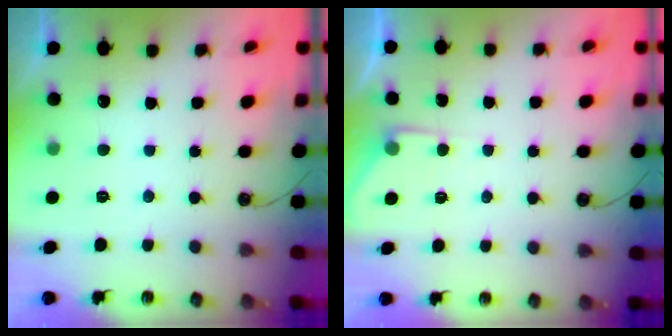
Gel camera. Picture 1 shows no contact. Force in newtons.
{"total": 4.0, "press": 4.0, "slide": 0.4}